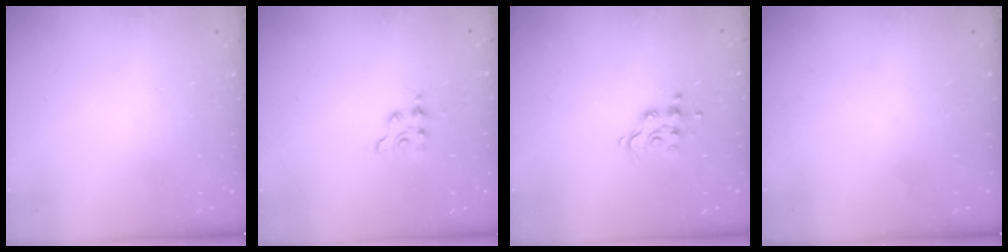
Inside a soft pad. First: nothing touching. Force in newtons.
{"total": 2.4, "press": 2.4, "slide": 0.3}
{"total": 9.8, "press": 9.8, "slide": 0.8}
{"total": 0.0}